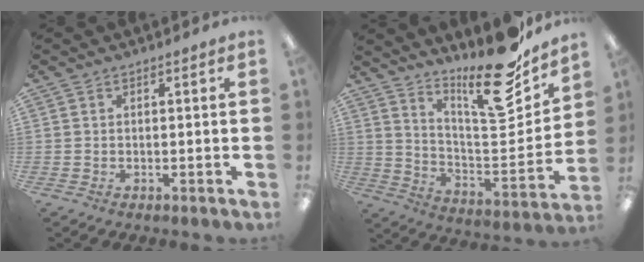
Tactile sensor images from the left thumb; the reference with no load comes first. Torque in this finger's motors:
{"motor_torque": [0.37, 0.05, -0.03, -0.47, 0.08]}